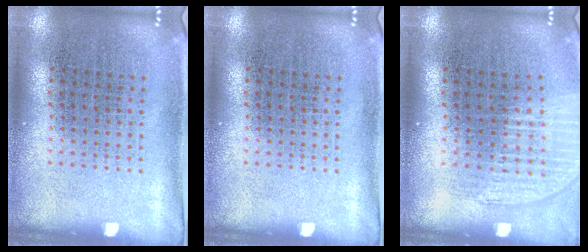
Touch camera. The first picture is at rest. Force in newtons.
{"total": 0.0}
{"total": 1.2, "press": 1.1, "slide": 0.4}